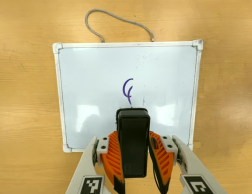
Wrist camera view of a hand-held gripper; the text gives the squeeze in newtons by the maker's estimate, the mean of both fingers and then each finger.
{"total": 5.5, "left": 4.8, "right": 6.1}